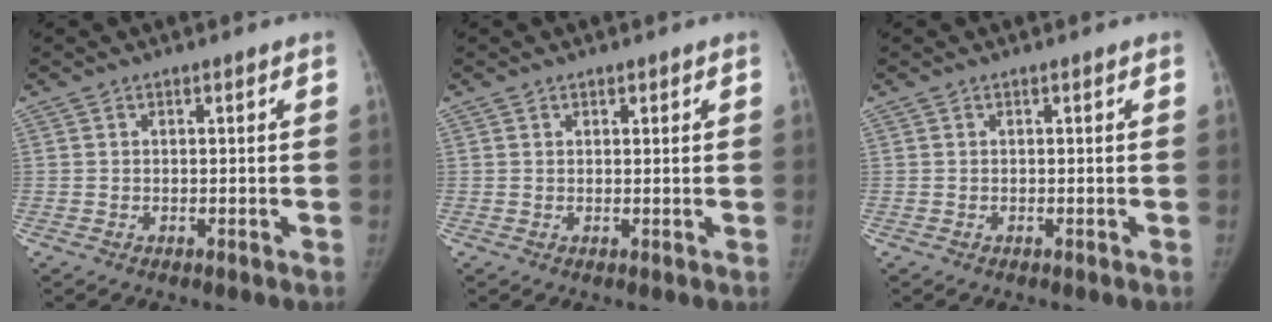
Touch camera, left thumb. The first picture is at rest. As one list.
[{"total": 0.9, "force": [0.7, 0.6, 0.3], "torque": [0.004, -0.004, 0.007]}, {"total": 0.0}]